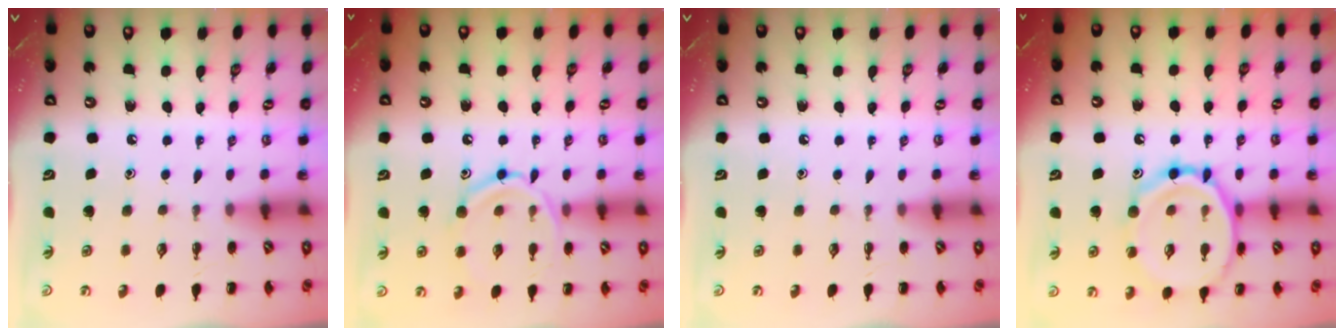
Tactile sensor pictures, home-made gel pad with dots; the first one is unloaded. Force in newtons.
{"total": 13.7, "press": 13.6, "slide": 1.1}
{"total": 0.0}
{"total": 16.6, "press": 16.5, "slide": 1.5}